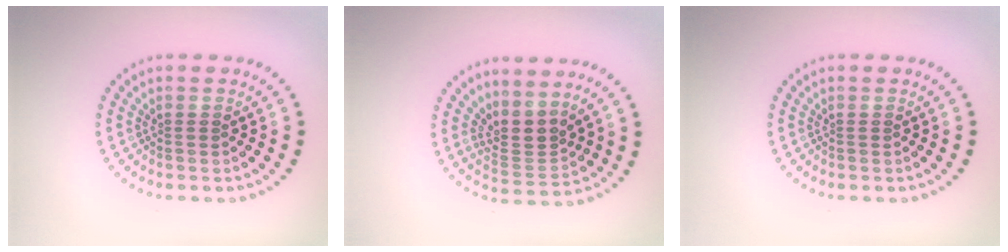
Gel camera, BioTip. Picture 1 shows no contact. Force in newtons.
{"total": 3.0, "press": 2.2, "slide": 2.0}
{"total": 0.0}